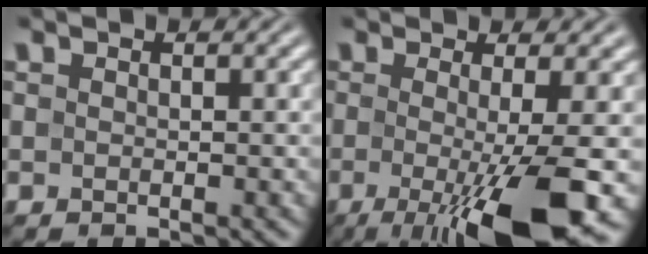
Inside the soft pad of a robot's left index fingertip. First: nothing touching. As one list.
[{"total": 10.3, "force": [-2.4, 2.2, 9.7], "torque": [-0.141, -0.020, -0.035]}]